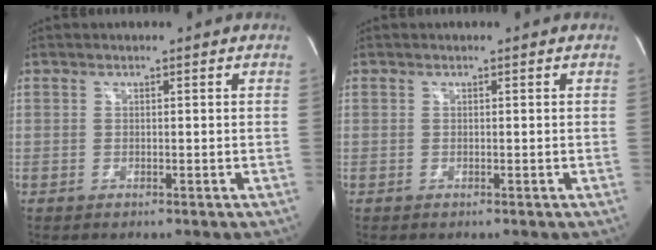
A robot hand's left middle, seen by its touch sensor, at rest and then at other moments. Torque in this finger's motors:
{"motor_torque": [0.00, 0.00, 0.02, 0.00]}